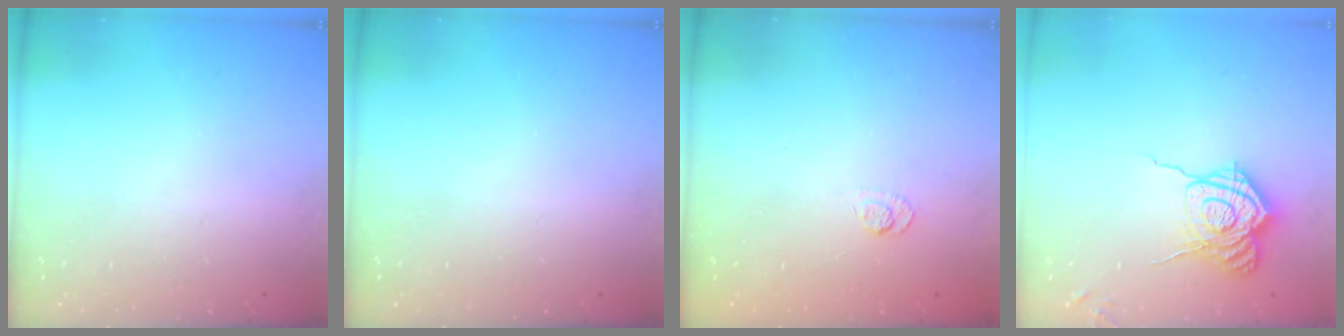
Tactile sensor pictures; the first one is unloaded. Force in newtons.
{"total": 0.0}
{"total": 3.6, "press": 3.3, "slide": 1.4}
{"total": 16.2, "press": 16.2, "slide": 0.5}